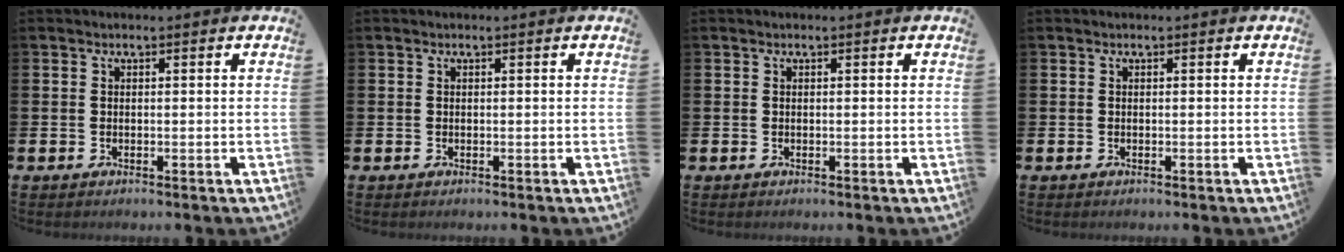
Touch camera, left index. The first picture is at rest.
{"total": 0.0}
{"total": 0.0}
{"total": 0.0}